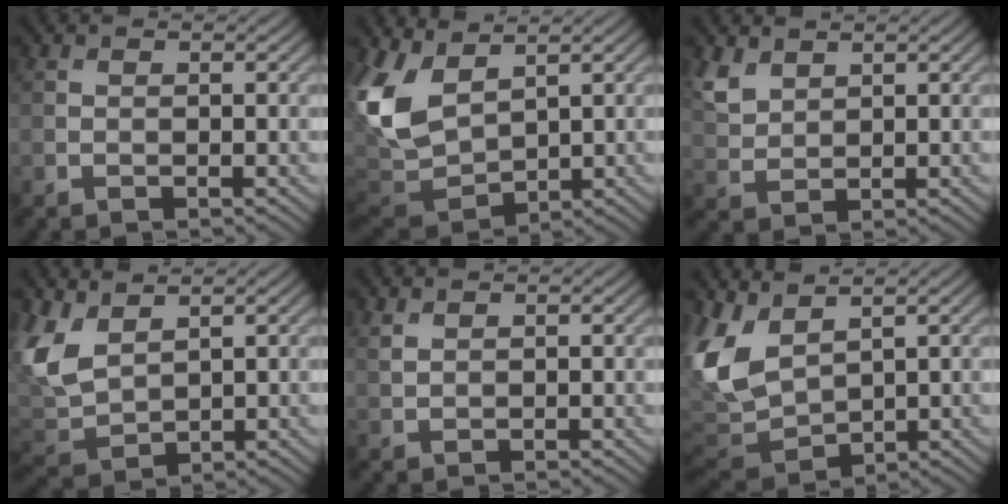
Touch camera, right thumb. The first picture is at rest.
{"total": 10.0, "force": [3.5, 6.0, 7.2], "torque": [-0.207, 0.002, 0.069]}
{"total": 3.8, "force": [2.5, 2.2, 1.8], "torque": [-0.053, 0.000, 0.057]}
{"total": 8.1, "force": [3.5, 5.0, 5.3], "torque": [-0.161, 0.001, 0.074]}
{"total": 1.3, "force": [1.1, 0.5, 0.6], "torque": [-0.022, 0.000, 0.028]}
{"total": 8.3, "force": [2.5, 4.9, 6.2], "torque": [-0.176, -0.001, 0.046]}